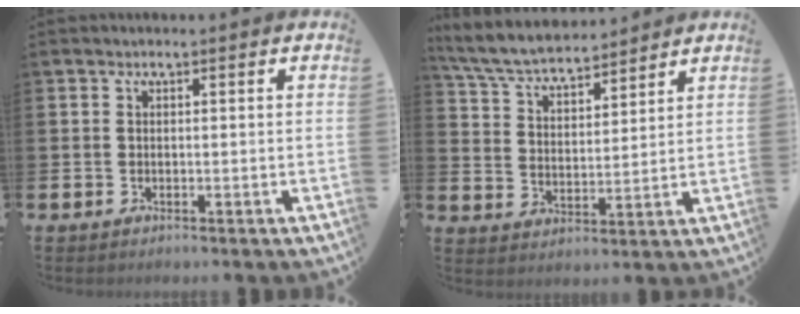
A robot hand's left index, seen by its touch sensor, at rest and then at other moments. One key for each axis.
{"total": 6.4, "fx": 6.2, "fy": 1.1, "fz": 1.4, "tx": -0.052, "ty": -0.038, "tz": 0.109}